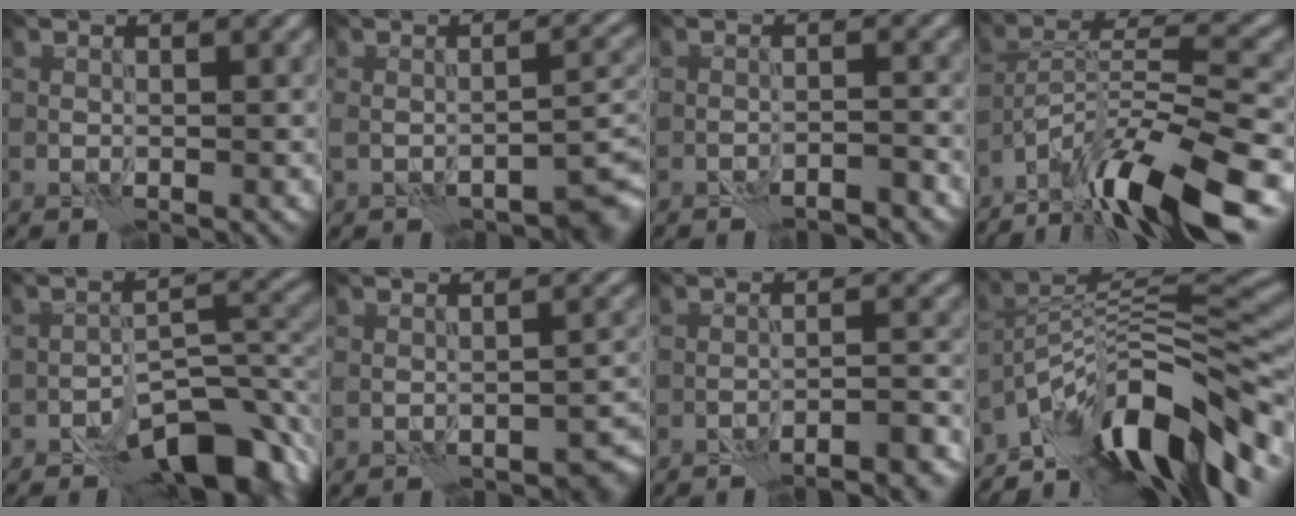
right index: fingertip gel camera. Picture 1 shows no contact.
{"total": 3.7, "force": [-1.9, 0.9, 3.1], "torque": [-0.048, -0.004, -0.030]}
{"total": 2.8, "force": [-2.5, 0.4, 1.2], "torque": [-0.020, 0.010, -0.039]}
{"total": 12.5, "force": [-8.8, 2.5, 8.5], "torque": [-0.143, 0.010, -0.160]}
{"total": 9.7, "force": [-6.4, 4.0, 6.1], "torque": [-0.069, 0.005, -0.106]}
{"total": 3.1, "force": [-1.6, 1.2, 2.4], "torque": [-0.034, -0.005, -0.016]}
{"total": 6.3, "force": [-5.5, 1.2, 2.8], "torque": [-0.036, 0.016, -0.066]}
{"total": 13.0, "force": [-7.9, 4.7, 9.3], "torque": [-0.137, 0.026, -0.138]}